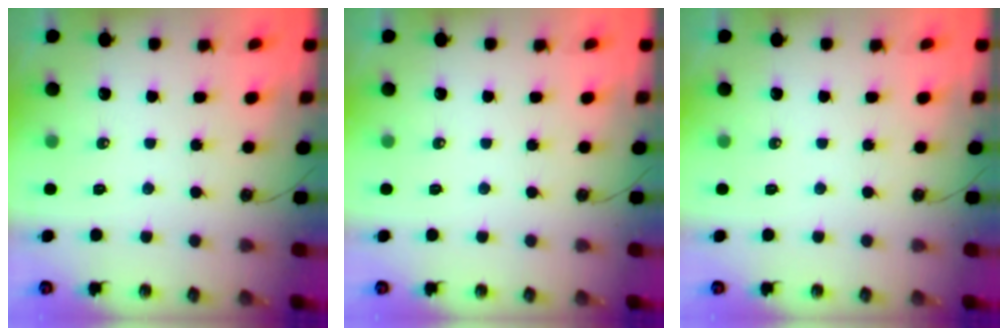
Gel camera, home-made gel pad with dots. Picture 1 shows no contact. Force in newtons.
{"total": 0.0}
{"total": 0.0}